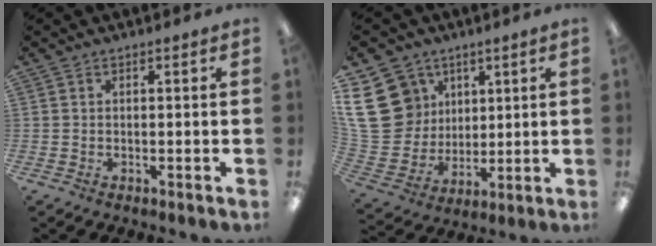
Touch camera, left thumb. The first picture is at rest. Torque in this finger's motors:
{"motor_torque": [0.85, 0.81, 1.55, -1.22, 0.70]}